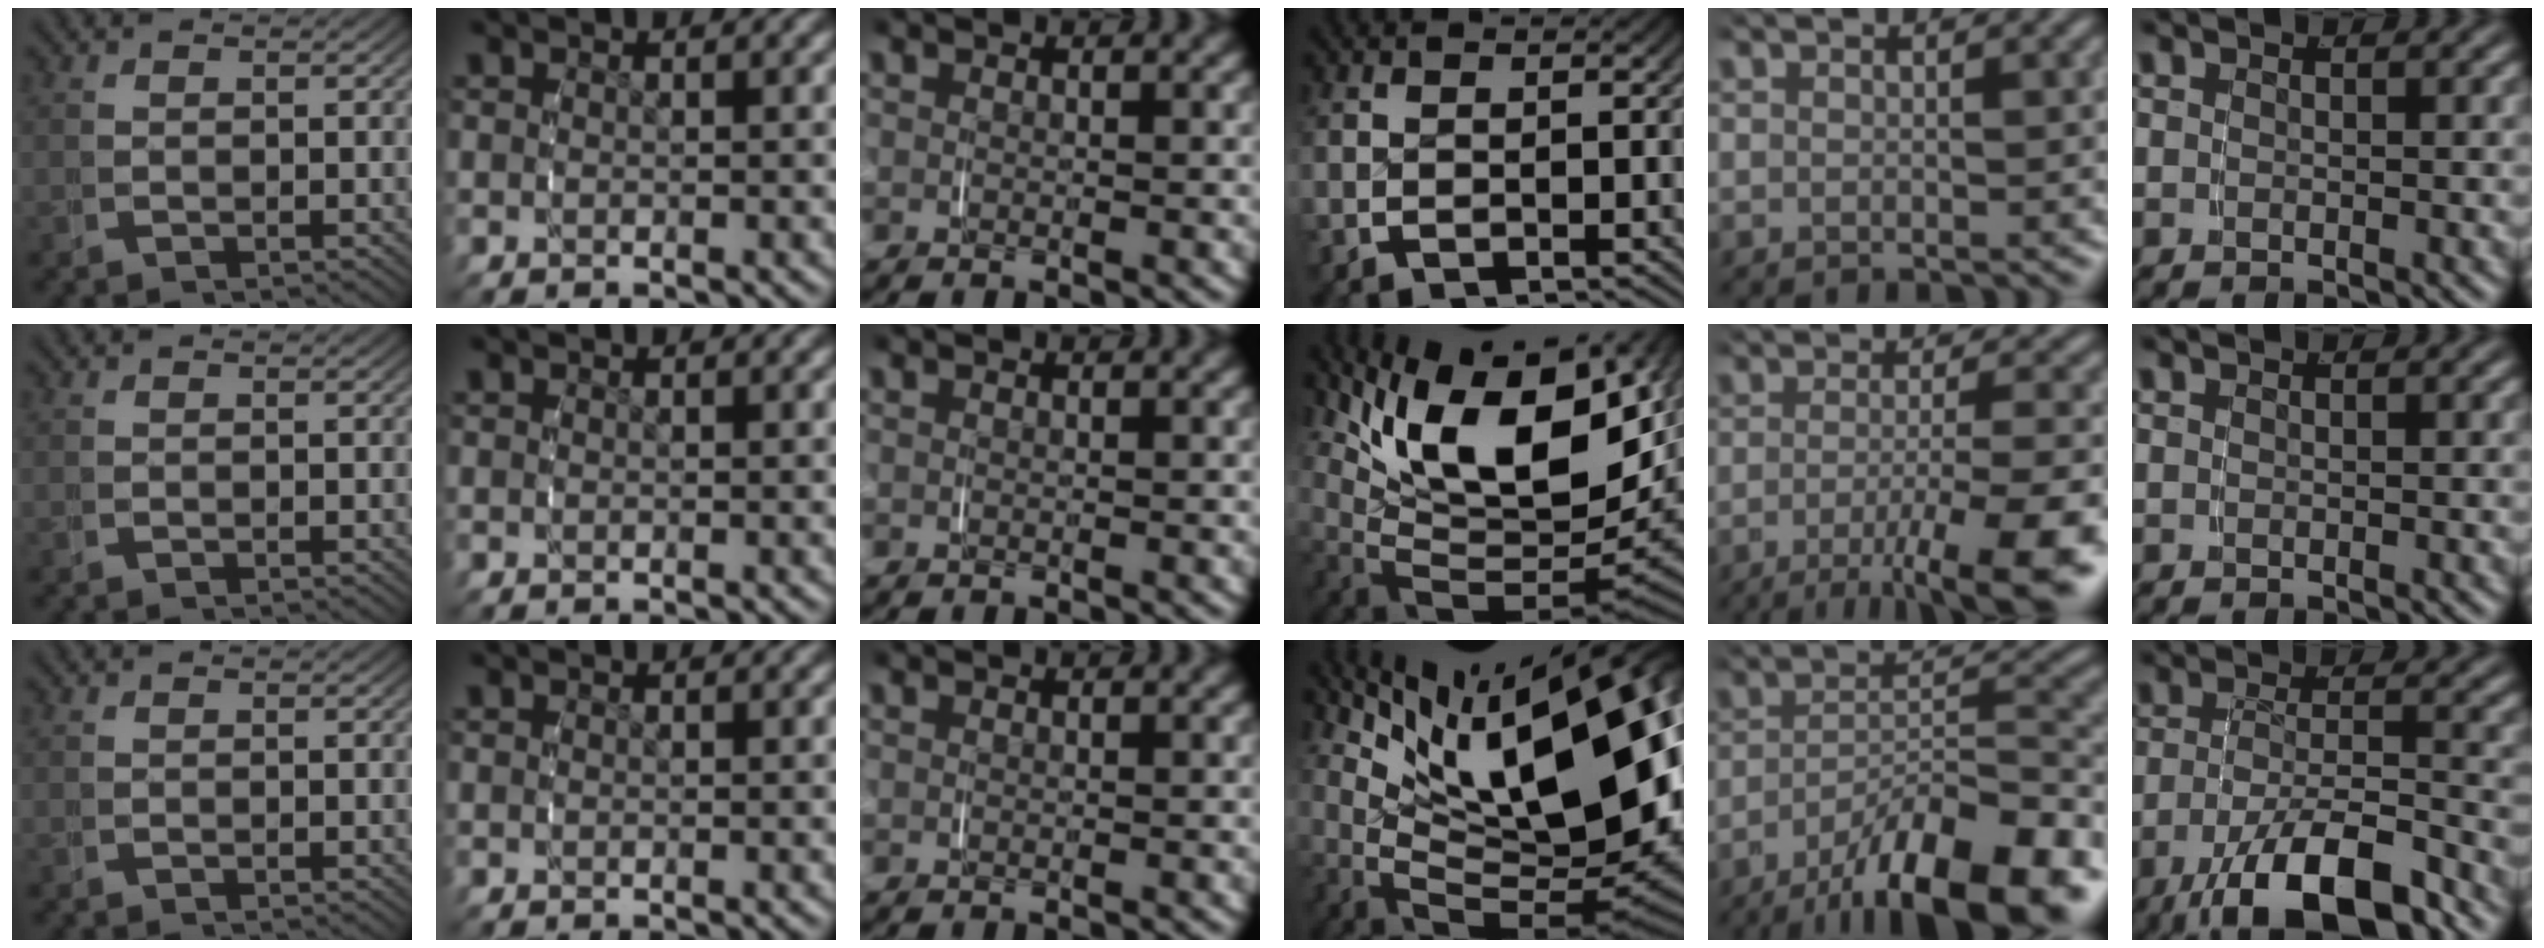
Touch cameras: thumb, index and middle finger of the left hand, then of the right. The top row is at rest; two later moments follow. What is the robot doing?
{"motion": "grasp_and_lifting", "object": "plastic wrap"}